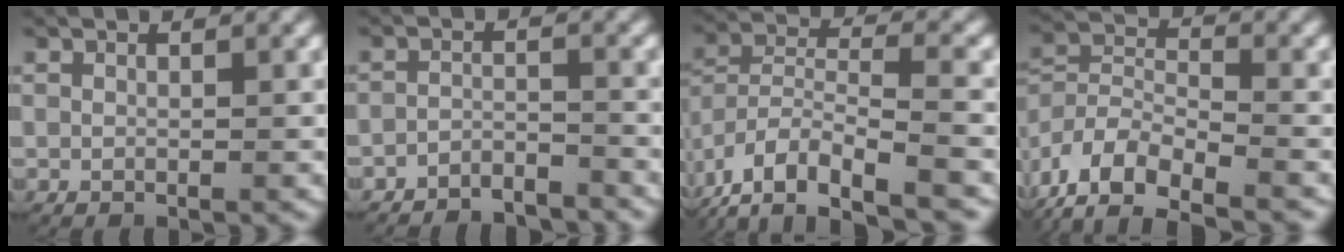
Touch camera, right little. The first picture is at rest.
{"total": 3.9, "force": [-3.8, 0.9, 0.5], "torque": [-0.009, -0.013, -0.066]}
{"total": 7.6, "force": [-3.8, 4.8, 4.5], "torque": [-0.106, -0.014, -0.060]}
{"total": 8.9, "force": [-4.3, 6.7, 4.0], "torque": [-0.098, -0.030, -0.074]}